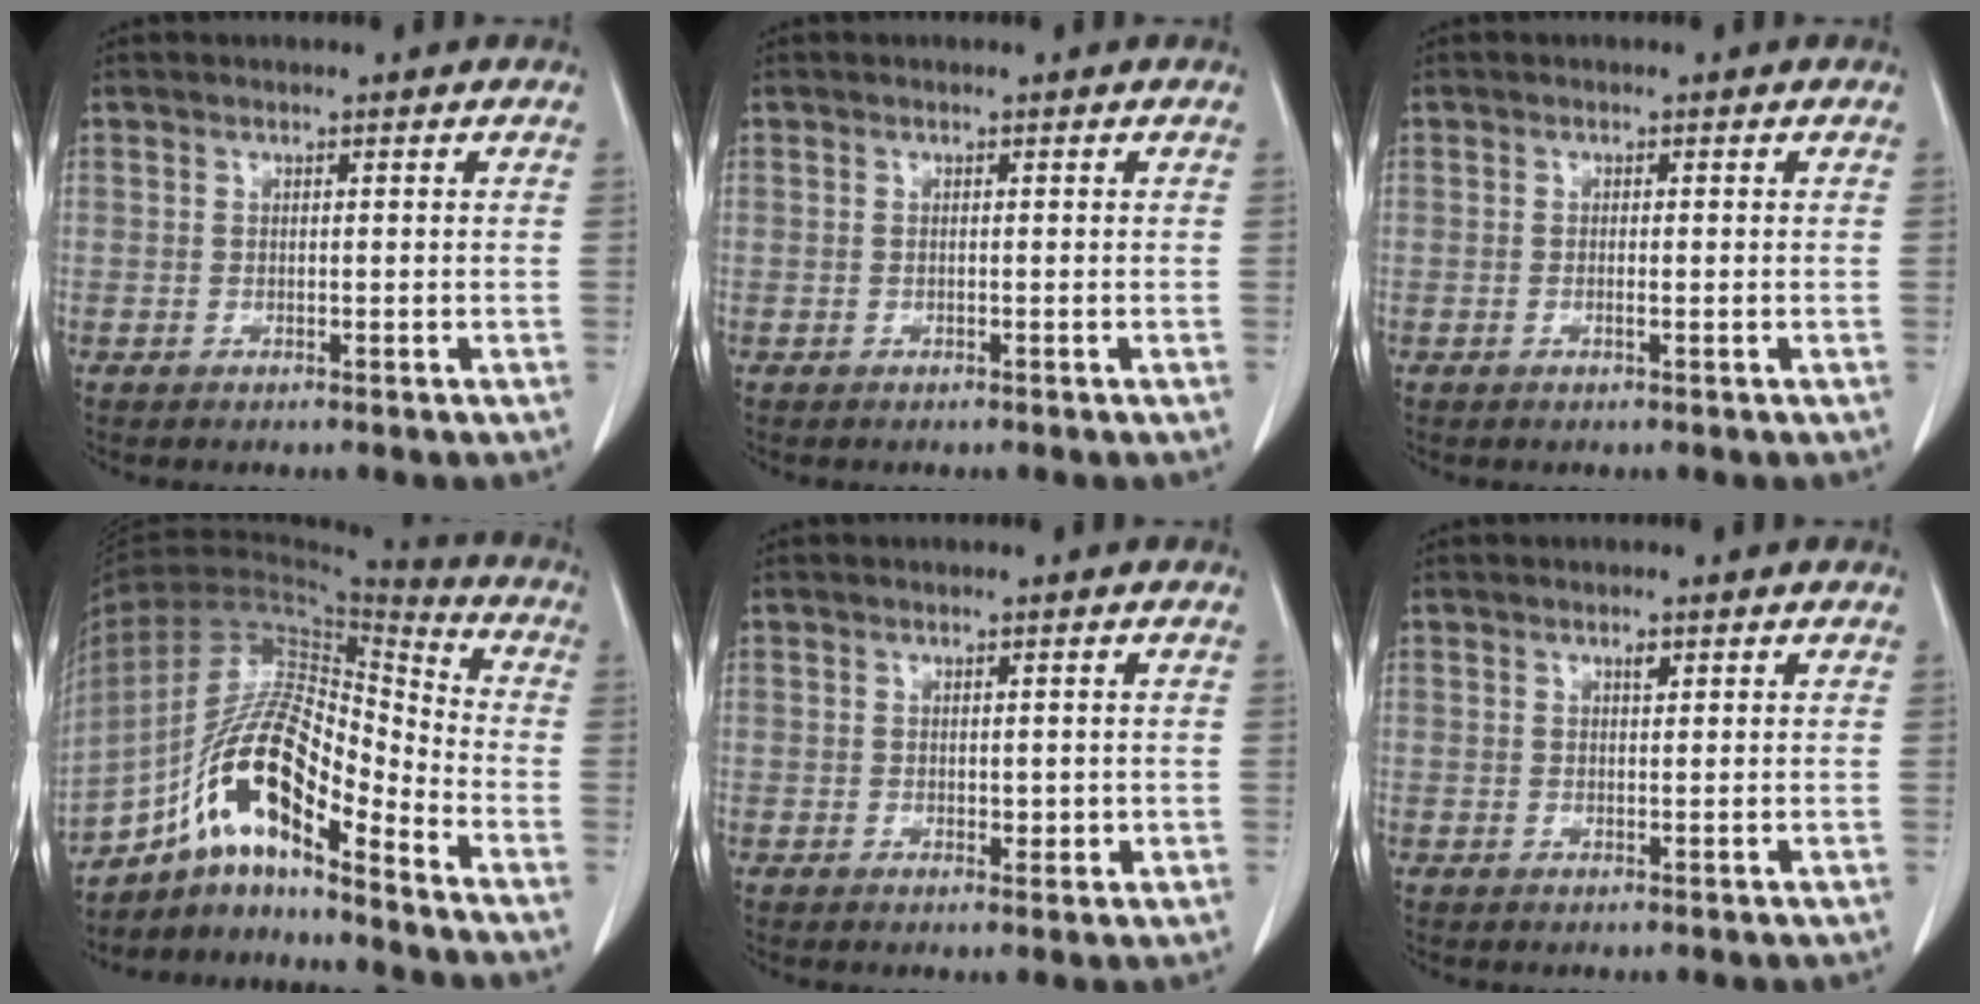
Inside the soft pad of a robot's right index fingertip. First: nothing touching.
{"total": 0.0}
{"total": 0.8, "force": [-0.2, 0.1, 0.8], "torque": [-0.016, -0.001, -0.002]}
{"total": 14.9, "force": [-9.1, 3.4, 11.3], "torque": [-0.214, 0.030, -0.160]}
{"total": 1.8, "force": [0.0, 1.1, 1.4], "torque": [-0.016, -0.004, 0.004]}
{"total": 0.9, "force": [0.6, 0.3, 0.6], "torque": [-0.011, -0.003, 0.009]}